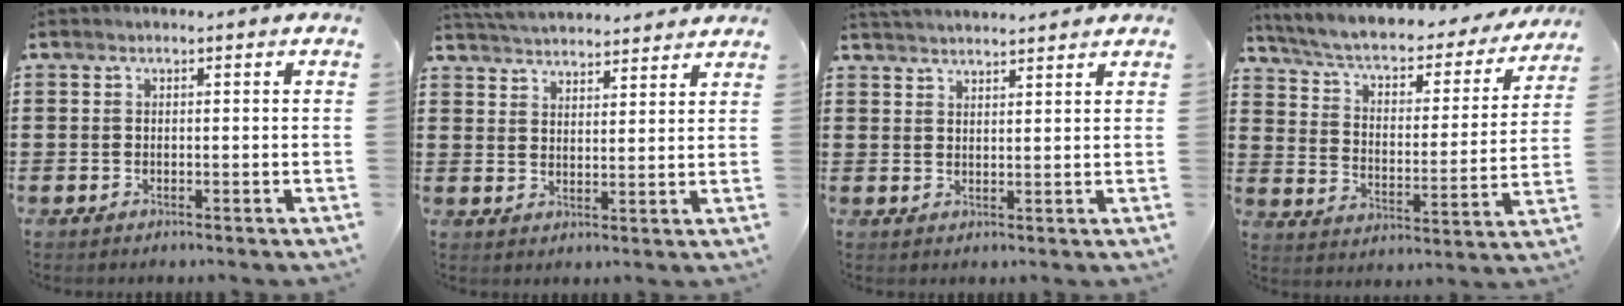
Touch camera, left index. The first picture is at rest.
{"total": 4.1, "force": [4.1, 0.0, 0.2], "torque": [-0.019, -0.019, 0.074]}
{"total": 2.4, "force": [2.4, -0.4, 0.2], "torque": [-0.010, -0.005, 0.046]}
{"total": 5.0, "force": [4.1, 1.2, 2.6], "torque": [-0.071, -0.034, 0.063]}